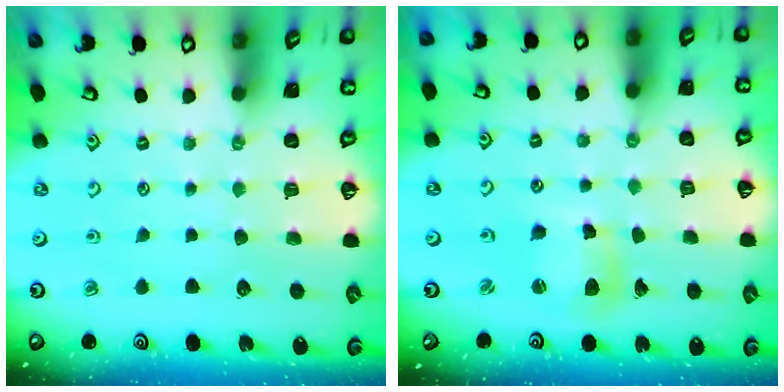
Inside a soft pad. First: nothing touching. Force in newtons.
{"total": 9.0, "press": 8.9, "slide": 1.4}